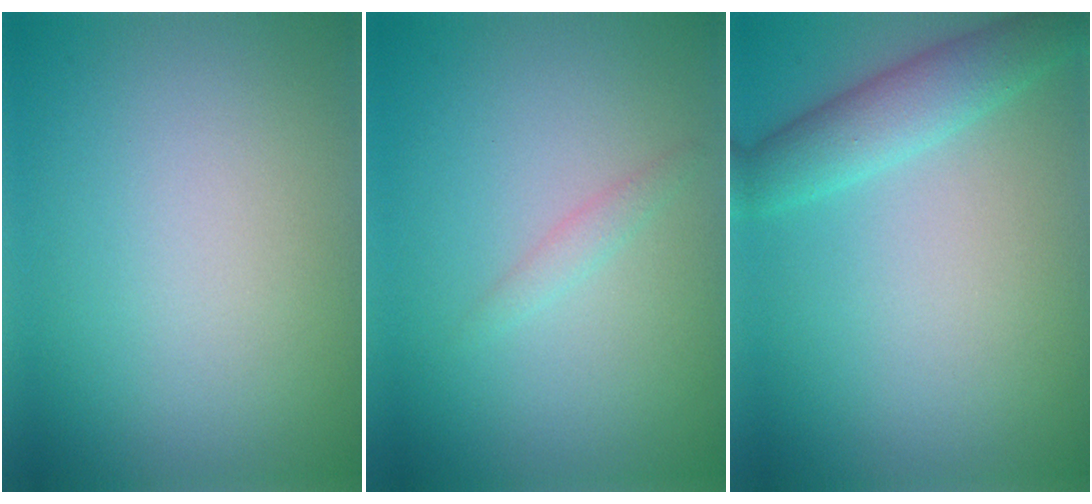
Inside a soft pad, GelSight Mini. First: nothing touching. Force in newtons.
{"total": 1.0, "press": 0.9, "slide": 0.2}
{"total": 3.4, "press": 3.4, "slide": 0.1}